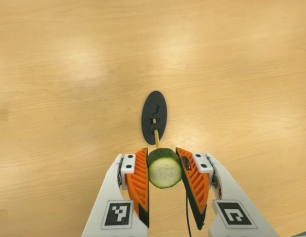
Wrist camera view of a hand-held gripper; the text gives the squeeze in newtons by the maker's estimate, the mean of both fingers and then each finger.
{"total": 10.7, "left": 9.7, "right": 11.7}